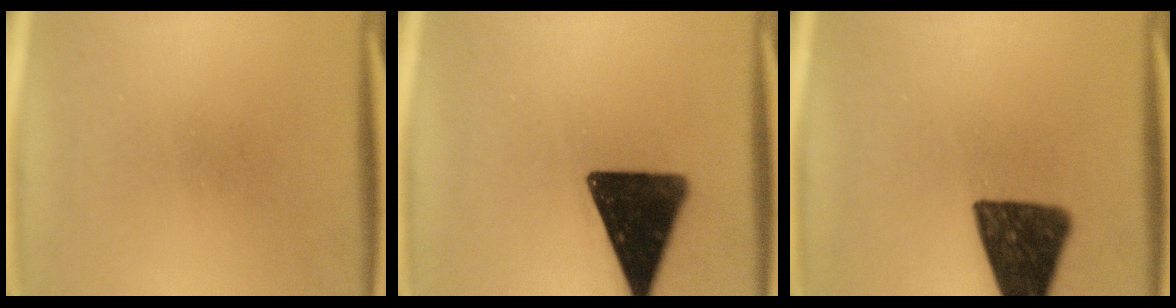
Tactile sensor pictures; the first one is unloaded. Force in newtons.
{"total": 17.1}
{"total": 13.9}